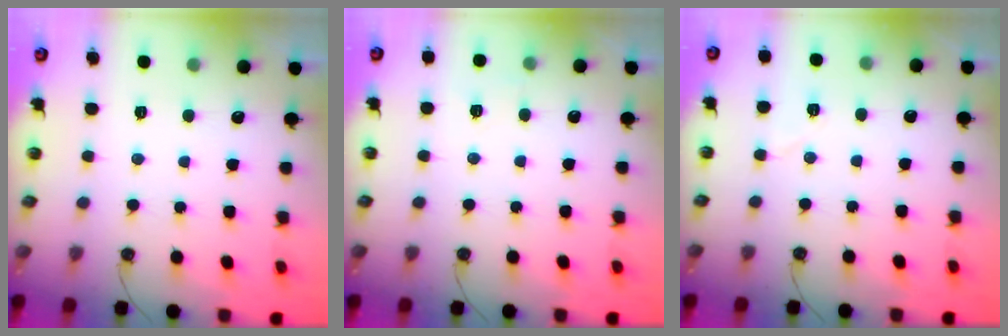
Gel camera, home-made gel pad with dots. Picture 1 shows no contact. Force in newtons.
{"total": 7.9, "press": 4.8, "slide": 6.3}
{"total": 4.7, "press": 3.8, "slide": 2.7}